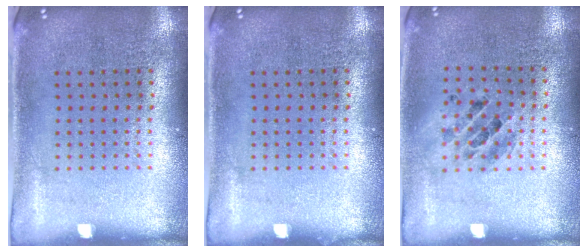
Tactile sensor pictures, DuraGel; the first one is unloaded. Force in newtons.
{"total": 0.0}
{"total": 1.2, "press": 1.1, "slide": 0.4}